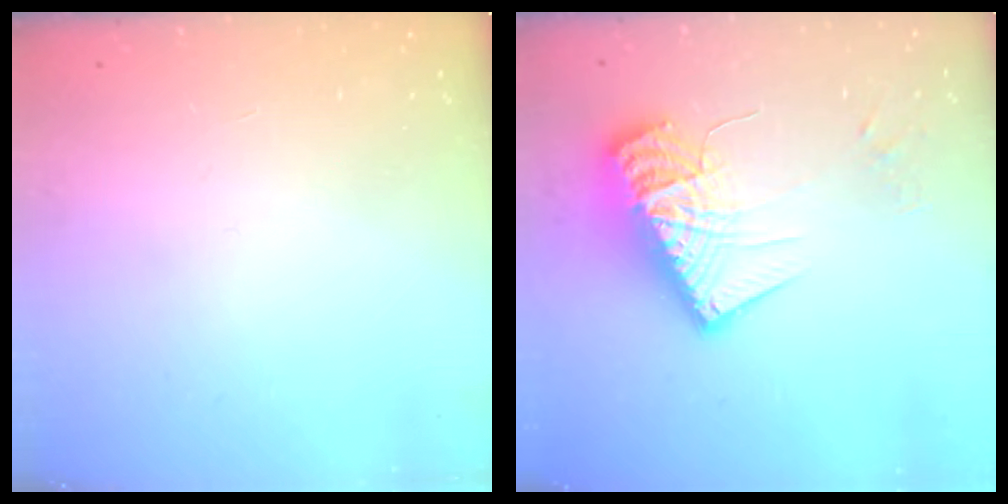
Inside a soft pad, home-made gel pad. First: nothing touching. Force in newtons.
{"total": 18.3, "press": 18.2, "slide": 1.2}